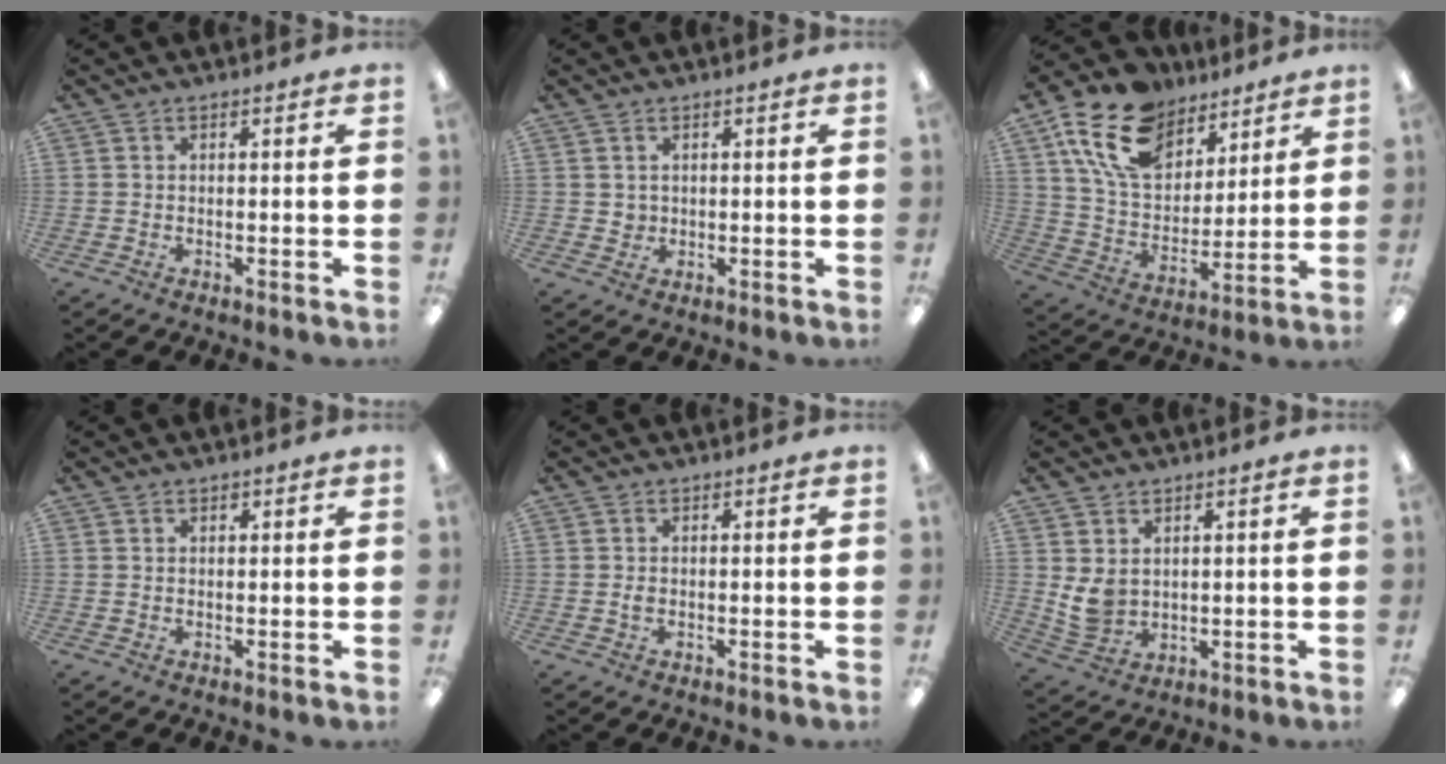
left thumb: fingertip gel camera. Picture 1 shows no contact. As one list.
[{"total": 1.9, "force": [0.8, 1.7, 0.2], "torque": [0.002, -0.001, 0.013]}, {"total": 18.6, "force": [11.3, 11.3, 9.7], "torque": [-0.183, -0.041, 0.212]}, {"total": 0.8, "force": [0.7, 0.5, 0.0], "torque": [-0.001, 0.000, 0.013]}, {"total": 1.0, "force": [0.0, 0.7, 0.7], "torque": [-0.014, 0.002, -0.002]}, {"total": 5.7, "force": [2.3, 4.3, 3.0], "torque": [-0.067, -0.010, 0.045]}]